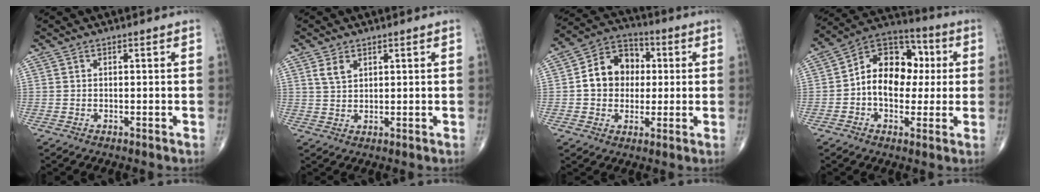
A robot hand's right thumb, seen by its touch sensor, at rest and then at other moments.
{"total": 3.2, "force": [1.7, 2.0, 1.9], "torque": [-0.031, -0.005, 0.038]}
{"total": 11.7, "force": [0.9, 9.6, 6.6], "torque": [-0.073, 0.022, 0.005]}
{"total": 14.6, "force": [0.6, 10.4, 10.1], "torque": [-0.120, 0.033, -0.004]}